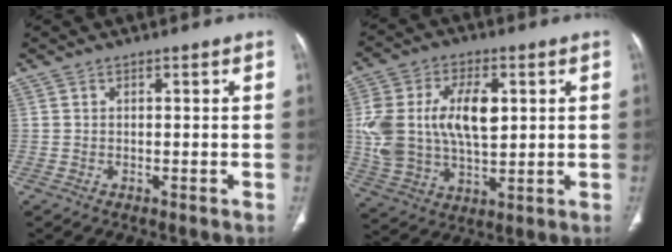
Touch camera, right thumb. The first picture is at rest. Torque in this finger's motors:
{"motor_torque": [0.42, 0.48, 1.07, 0.84, 0.20]}